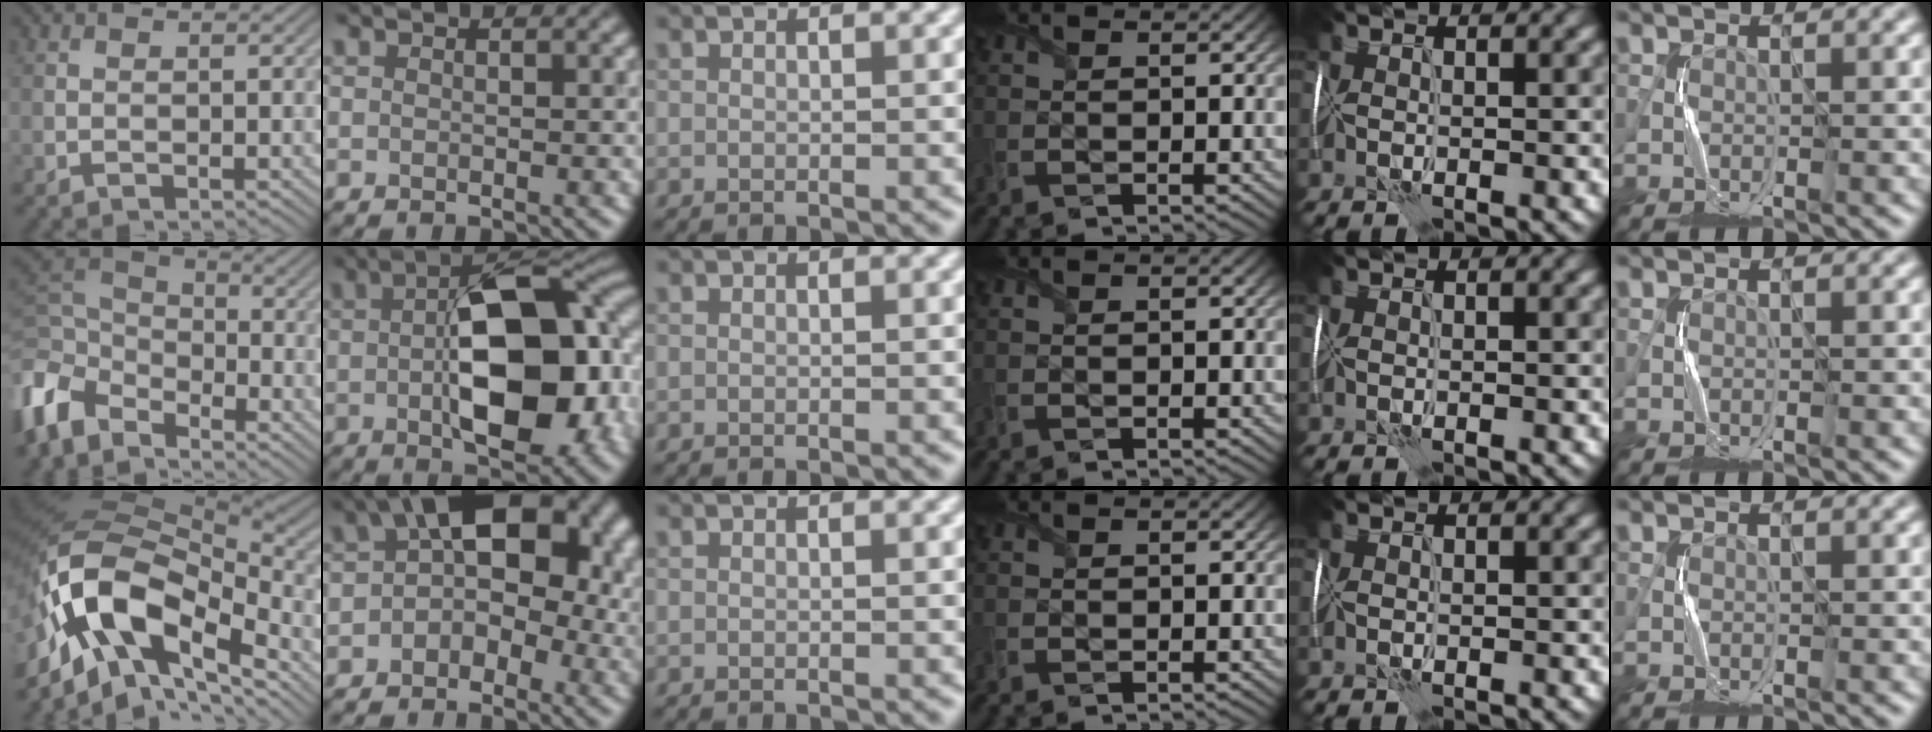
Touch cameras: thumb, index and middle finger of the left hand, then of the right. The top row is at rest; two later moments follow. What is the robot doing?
{"motion": "wrap", "object": "plastic wrap"}